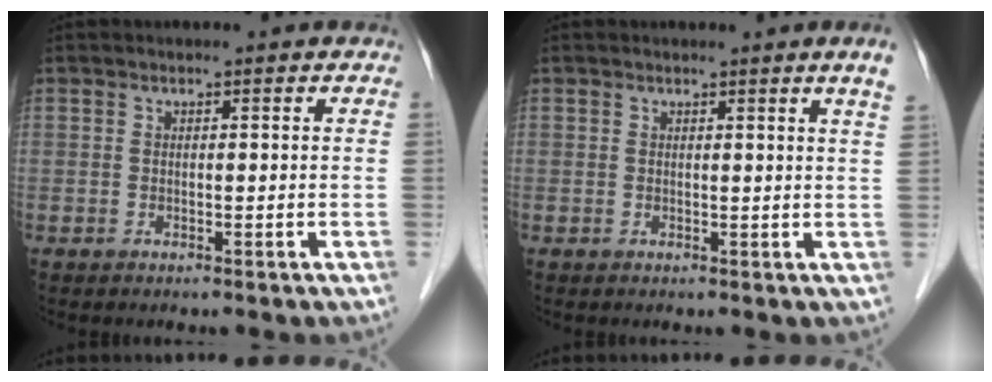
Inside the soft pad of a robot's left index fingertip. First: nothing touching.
{"total": 2.4, "force": [1.9, -0.7, 1.2], "torque": [-0.021, -0.013, 0.016]}